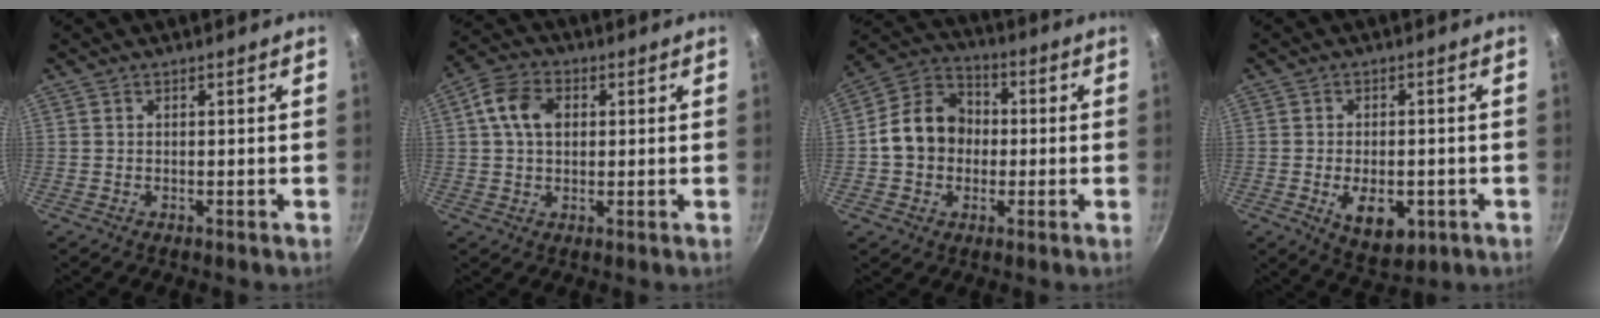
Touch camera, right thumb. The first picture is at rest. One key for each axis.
{"total": 7.9, "fx": 1.6, "fy": 5.6, "fz": 5.4, "tx": -0.091, "ty": 0.014, "tz": 0.019}
{"total": 12.4, "fx": -0.4, "fy": 10.3, "fz": 7.0, "tx": -0.085, "ty": 0.028, "tz": -0.027}
{"total": 8.6, "fx": -2.5, "fy": 5.1, "fz": 6.4, "tx": -0.082, "ty": 0.001, "tz": -0.023}